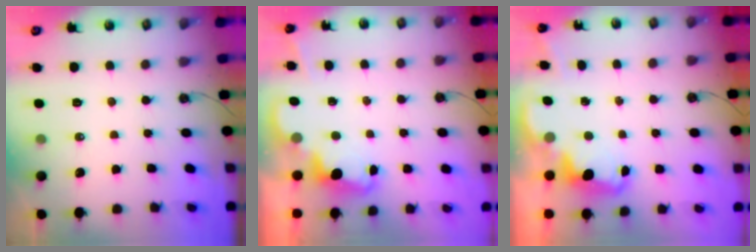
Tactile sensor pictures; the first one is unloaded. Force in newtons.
{"total": 2.5, "press": 2.4, "slide": 0.5}
{"total": 2.2, "press": 2.1, "slide": 0.7}